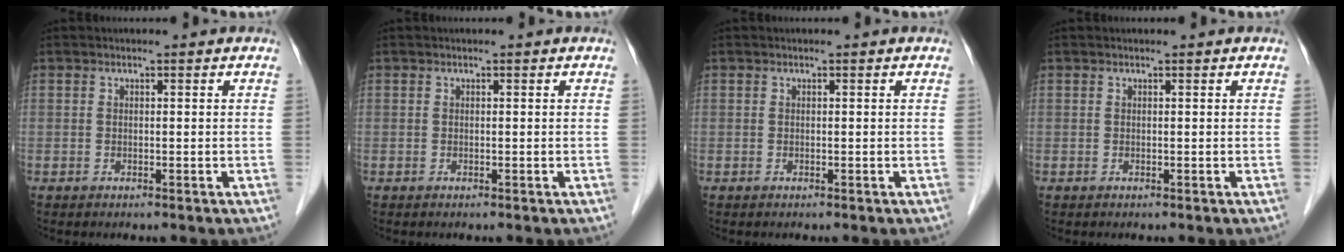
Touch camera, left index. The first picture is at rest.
{"total": 0.0}
{"total": 0.0}
{"total": 0.0}